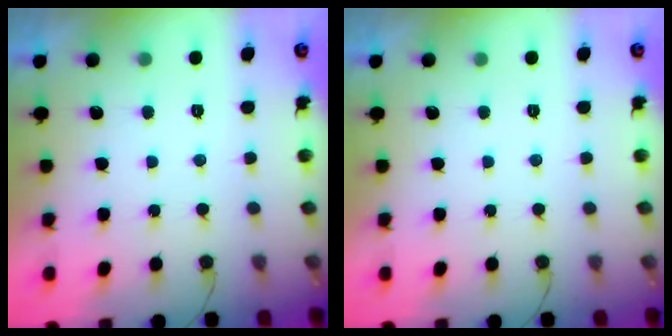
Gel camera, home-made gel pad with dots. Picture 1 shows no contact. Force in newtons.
{"total": 0.0}